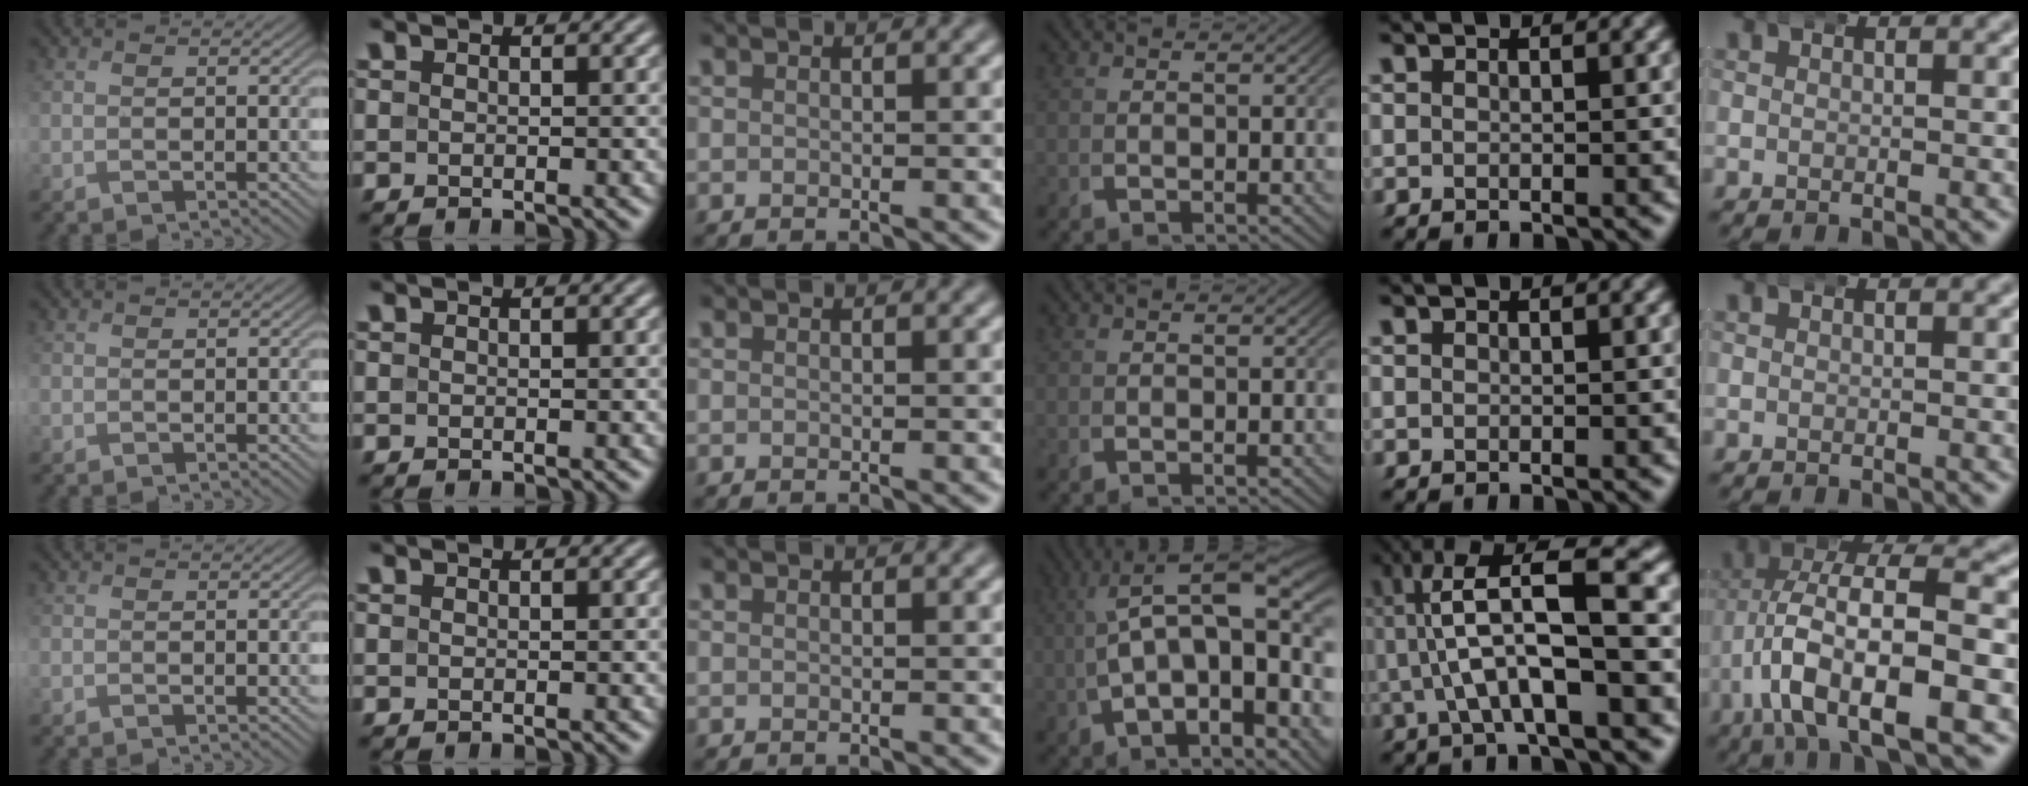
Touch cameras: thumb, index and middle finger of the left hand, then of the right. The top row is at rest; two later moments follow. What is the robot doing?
{"motion": "wrap", "object": "bandana"}